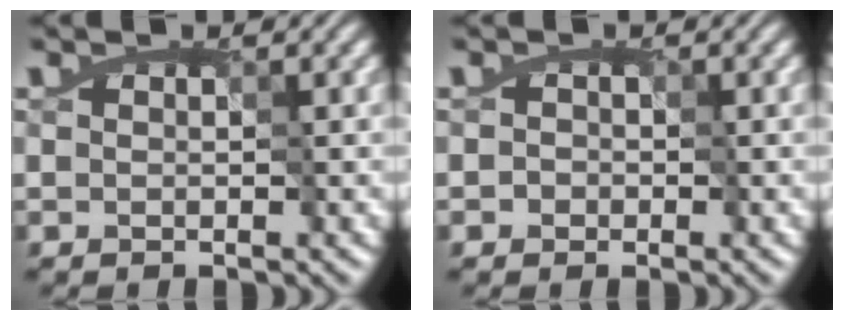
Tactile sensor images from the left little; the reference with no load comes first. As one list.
[{"total": 1.2, "force": [-0.7, 0.9, 0.2], "torque": [-0.005, 0.003, -0.011]}]